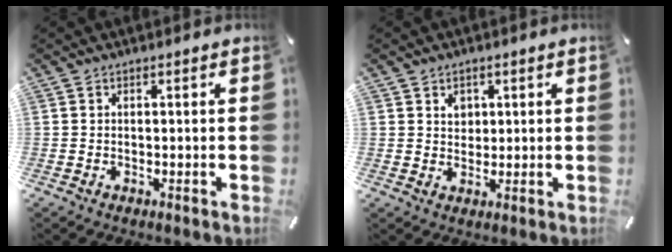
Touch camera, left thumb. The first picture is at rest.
{"total": 3.3, "force": [1.2, 3.0, 0.8], "torque": [0.000, -0.005, 0.017]}